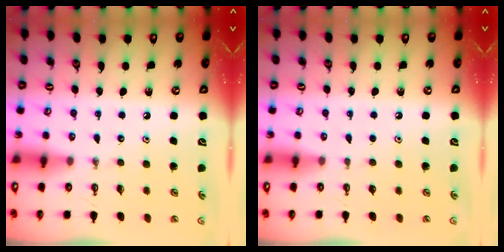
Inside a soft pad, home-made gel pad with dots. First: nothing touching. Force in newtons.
{"total": 0.9, "press": 0.1, "slide": 0.9}